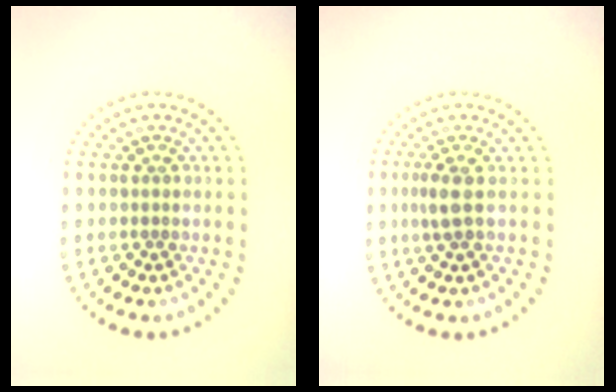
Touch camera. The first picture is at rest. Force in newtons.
{"total": 1.8, "press": 1.5, "slide": 1.1}